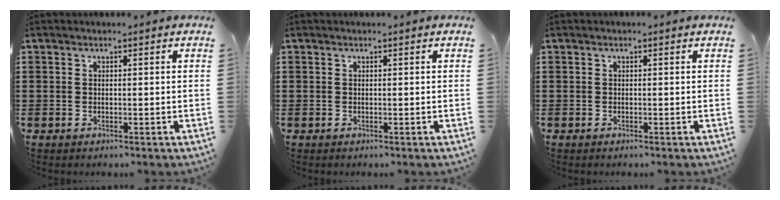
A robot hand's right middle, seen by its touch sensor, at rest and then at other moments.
{"total": 0.0}
{"total": 0.0}